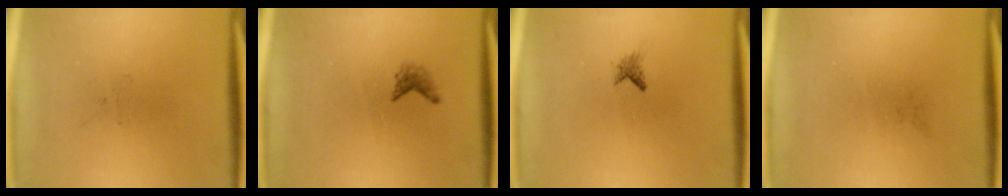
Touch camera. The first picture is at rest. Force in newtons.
{"total": 1.1}
{"total": 0.9}
{"total": 0.0}